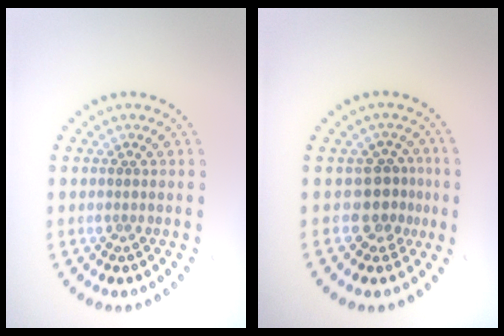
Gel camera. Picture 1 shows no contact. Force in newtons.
{"total": 2.7, "press": 2.2, "slide": 1.7}